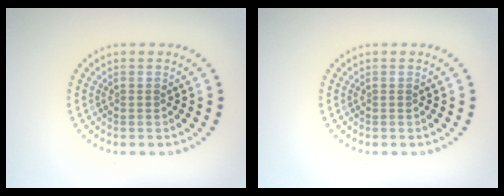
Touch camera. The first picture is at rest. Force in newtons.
{"total": 0.0}